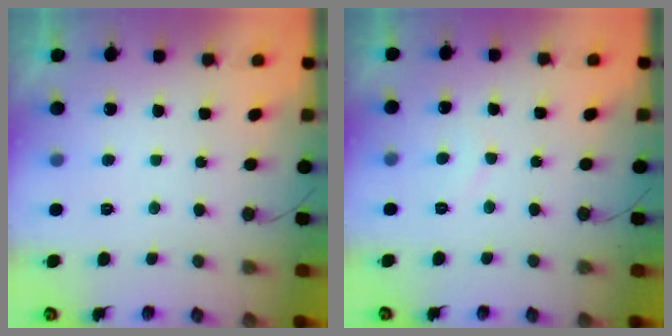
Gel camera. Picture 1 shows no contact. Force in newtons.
{"total": 4.5, "press": 4.5, "slide": 0.3}